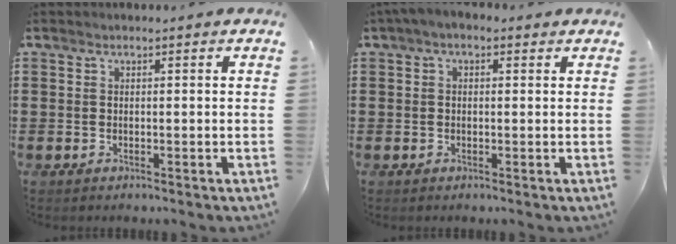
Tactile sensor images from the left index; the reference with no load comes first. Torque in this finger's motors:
{"motor_torque": [1.56, -0.57, 0.49, 0.12]}